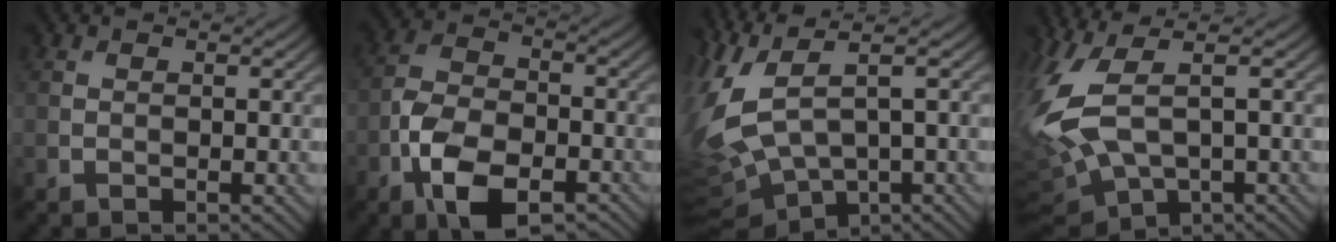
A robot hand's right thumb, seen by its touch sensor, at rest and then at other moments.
{"total": 10.7, "force": [-5.6, 5.4, 7.4], "torque": [-0.152, -0.011, -0.111]}
{"total": 13.4, "force": [1.6, 6.2, 11.8], "torque": [-0.317, -0.006, 0.047]}
{"total": 12.8, "force": [0.2, 5.8, 11.4], "torque": [-0.303, -0.015, 0.018]}